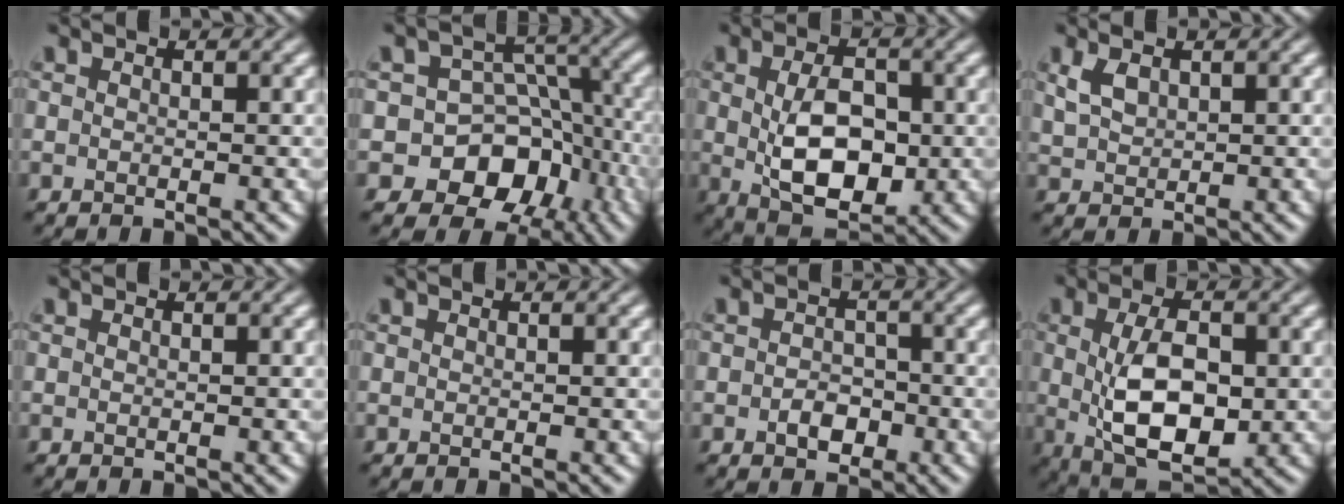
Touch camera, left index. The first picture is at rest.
{"total": 11.9, "force": [-5.7, 9.7, 3.6], "torque": [-0.039, 0.007, -0.112]}
{"total": 7.1, "force": [0.0, 4.1, 5.8], "torque": [-0.108, -0.003, 0.004]}
{"total": 1.9, "force": [1.4, 1.0, 0.9], "torque": [-0.024, 0.006, 0.030]}
{"total": 0.0}
{"total": 0.0}
{"total": 2.2, "force": [-0.8, 1.5, 1.3], "torque": [-0.017, 0.005, -0.015]}
{"total": 7.8, "force": [0.1, 4.0, 6.7], "torque": [-0.135, -0.004, 0.006]}